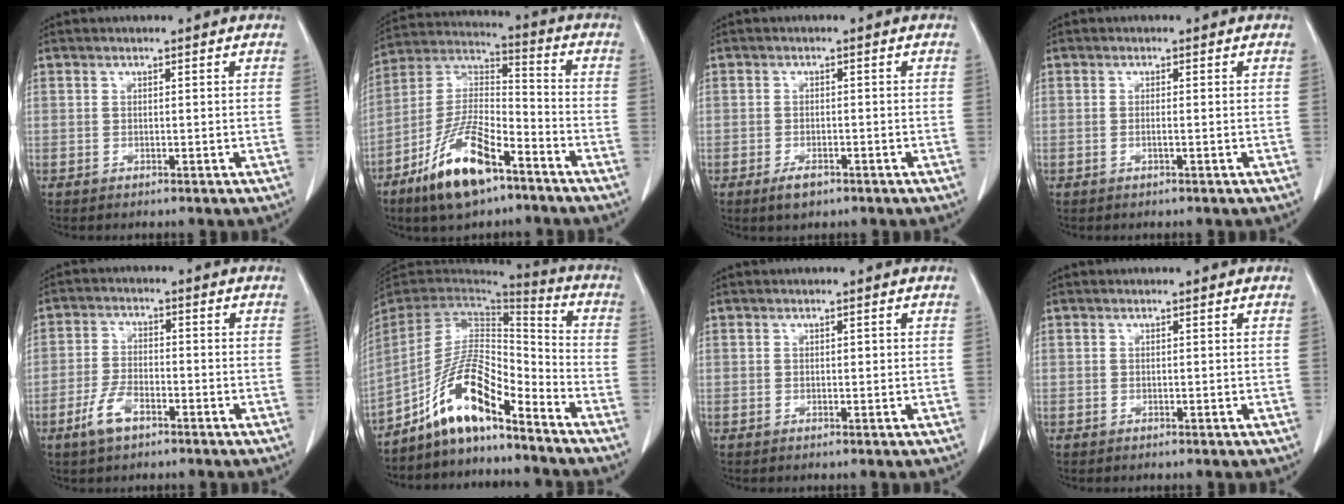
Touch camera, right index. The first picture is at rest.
{"total": 14.8, "force": [-8.9, 4.6, 10.9], "torque": [-0.220, -0.004, -0.161]}
{"total": 2.8, "force": [-1.8, 1.3, 1.7], "torque": [-0.031, -0.001, -0.024]}
{"total": 0.8, "force": [-0.2, -0.1, 0.8], "torque": [-0.015, 0.000, -0.004]}
{"total": 5.2, "force": [-3.1, 2.3, 3.5], "torque": [-0.078, -0.001, -0.057]}
{"total": 12.0, "force": [-8.4, 2.6, 8.1], "torque": [-0.157, 0.018, -0.153]}
{"total": 0.6, "force": [0.1, 0.3, 0.5], "torque": [-0.004, 0.001, 0.000]}
{"total": 0.0}